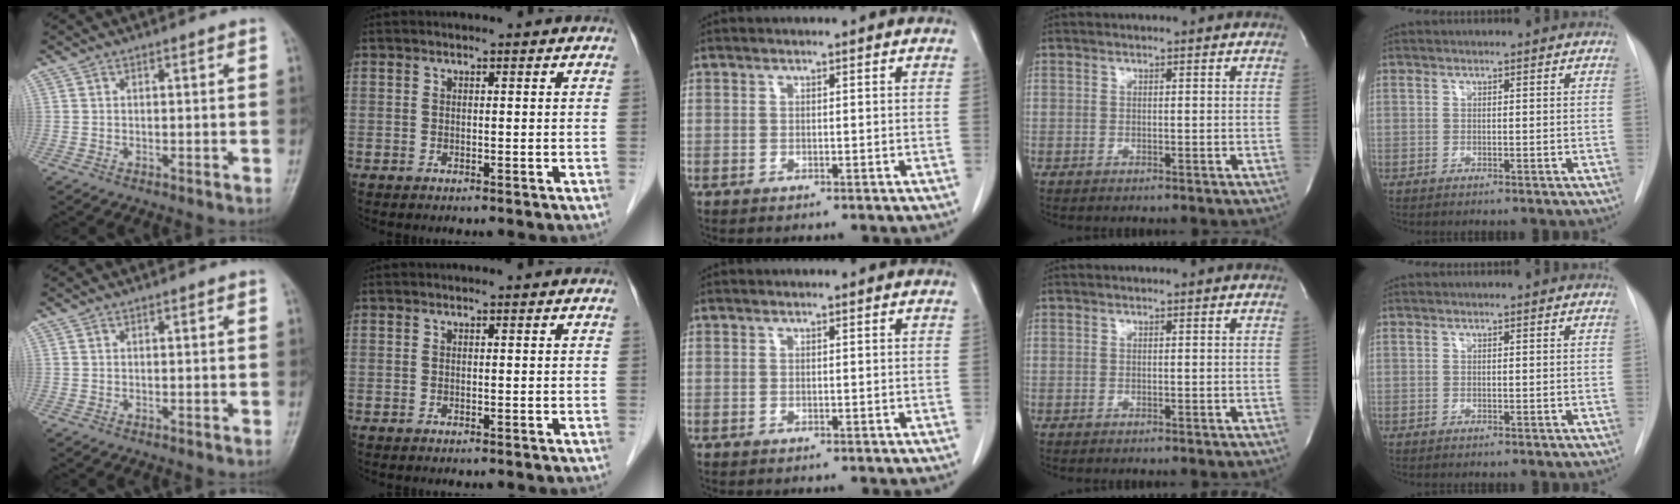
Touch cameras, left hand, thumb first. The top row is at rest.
{}